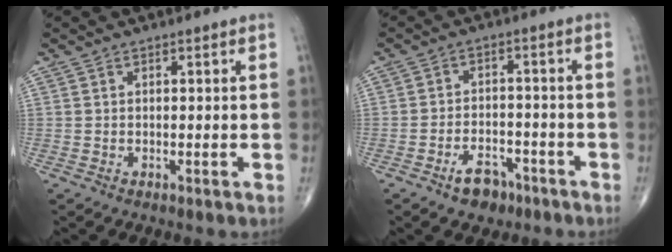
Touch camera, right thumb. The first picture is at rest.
{"total": 5.5, "force": [-3.6, 3.3, 2.6], "torque": [-0.026, 0.028, -0.055]}